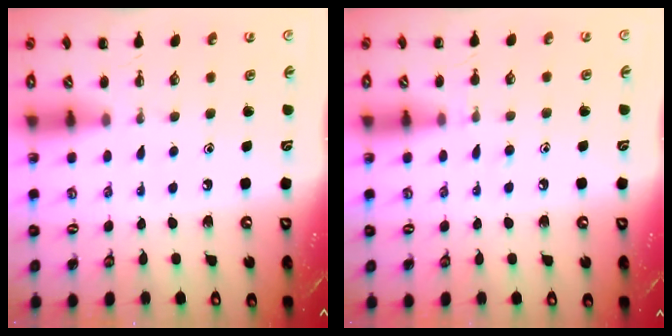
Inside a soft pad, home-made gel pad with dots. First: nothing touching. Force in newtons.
{"total": 5.1, "press": 4.8, "slide": 1.7}